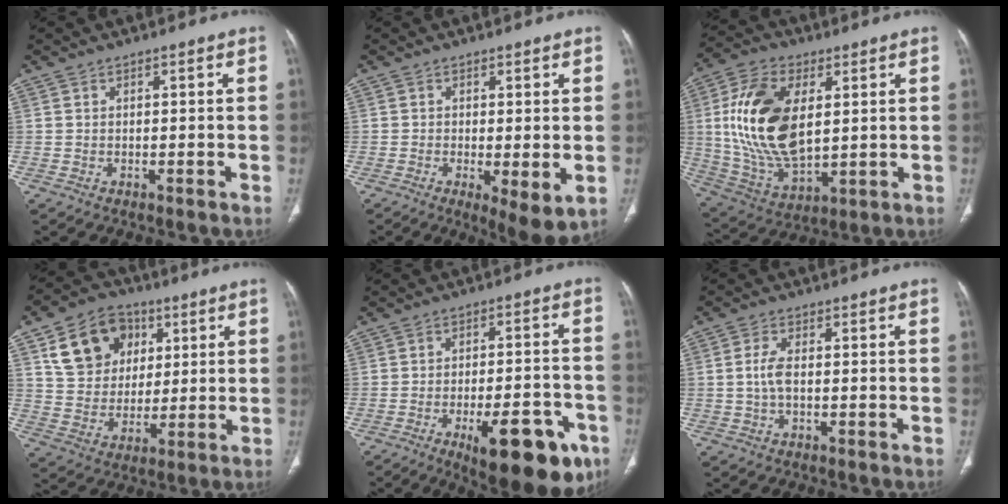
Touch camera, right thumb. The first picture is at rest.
{"total": 6.5, "force": [-1.5, 2.0, 6.0], "torque": [-0.097, -0.024, -0.023]}
{"total": 20.1, "force": [3.4, 11.0, 16.4], "torque": [-0.315, -0.015, 0.070]}
{"total": 14.7, "force": [5.9, 11.5, 6.9], "torque": [-0.087, -0.005, 0.106]}
{"total": 18.2, "force": [-9.0, 6.9, 14.2], "torque": [-0.136, 0.041, -0.113]}
{"total": 3.5, "force": [-0.1, 1.7, 3.1], "torque": [-0.073, 0.006, -0.003]}